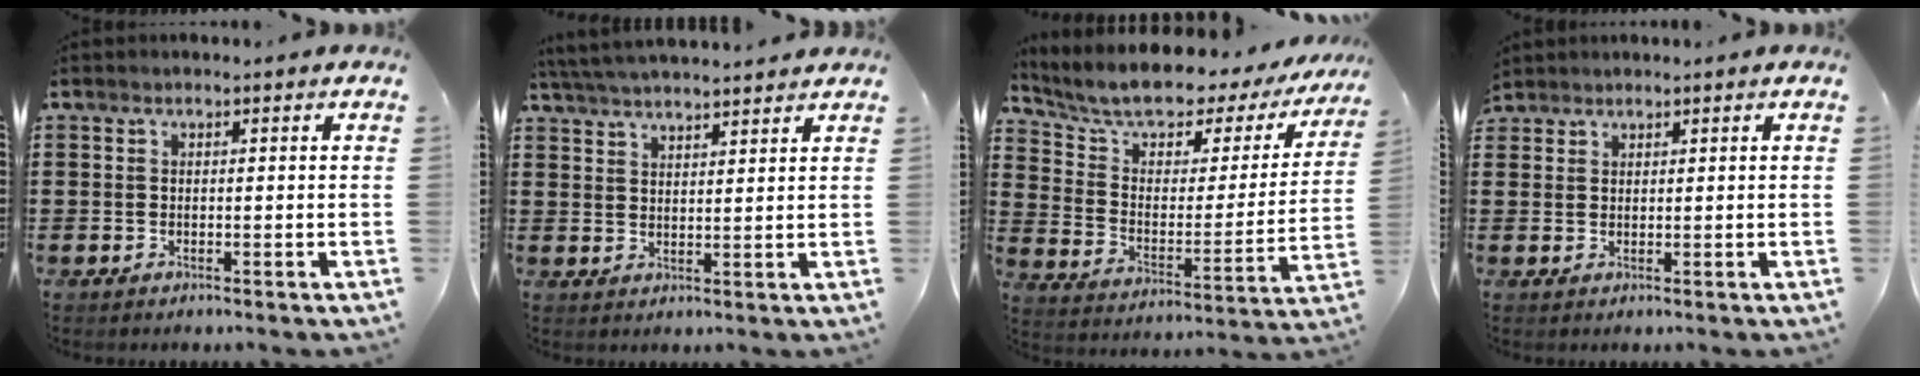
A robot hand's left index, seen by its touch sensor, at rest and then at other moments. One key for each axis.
{"total": 4.2, "fx": 4.1, "fy": -0.2, "fz": 0.9, "tx": -0.030, "ty": -0.012, "tz": 0.074}
{"total": 6.4, "fx": 5.6, "fy": 2.3, "fz": 2.3, "tx": -0.071, "ty": -0.047, "tz": 0.089}
{"total": 1.4, "fx": 1.4, "fy": 0.3, "fz": 0.0, "tx": -0.002, "ty": 0.002, "tz": 0.028}